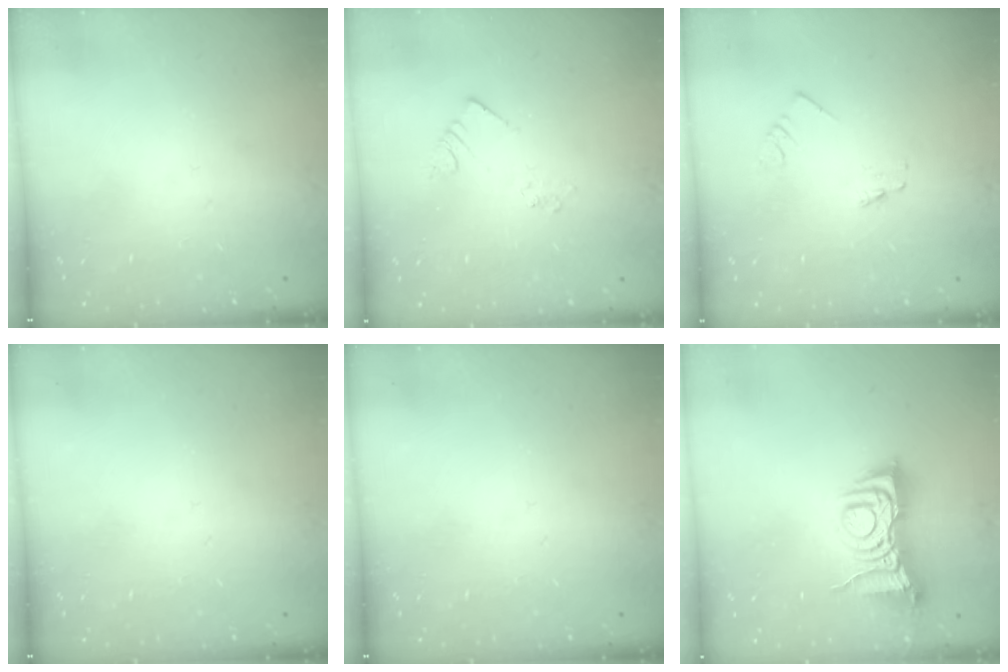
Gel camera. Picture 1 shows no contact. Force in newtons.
{"total": 2.2, "press": 2.2, "slide": 0.1}
{"total": 0.7, "press": 0.7, "slide": 0.1}
{"total": 0.0}
{"total": 0.0}
{"total": 8.9, "press": 8.9, "slide": 1.1}